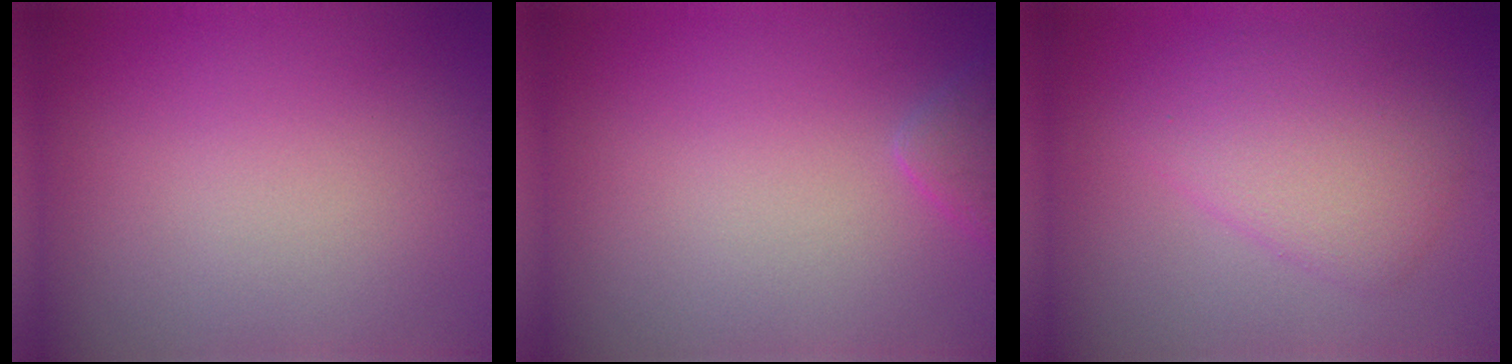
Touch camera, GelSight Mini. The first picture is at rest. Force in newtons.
{"total": 1.6, "press": 1.6, "slide": 0.1}
{"total": 4.7, "press": 4.7, "slide": 0.3}